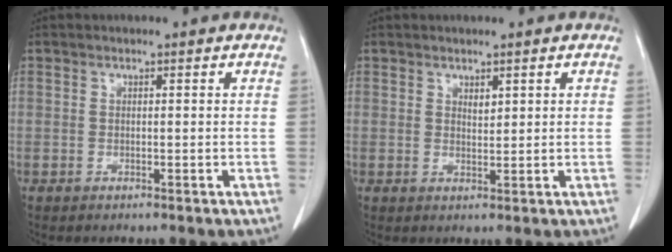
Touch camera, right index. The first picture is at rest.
{"total": 1.3, "force": [0.8, 0.6, 0.9], "torque": [-0.013, -0.005, 0.017]}